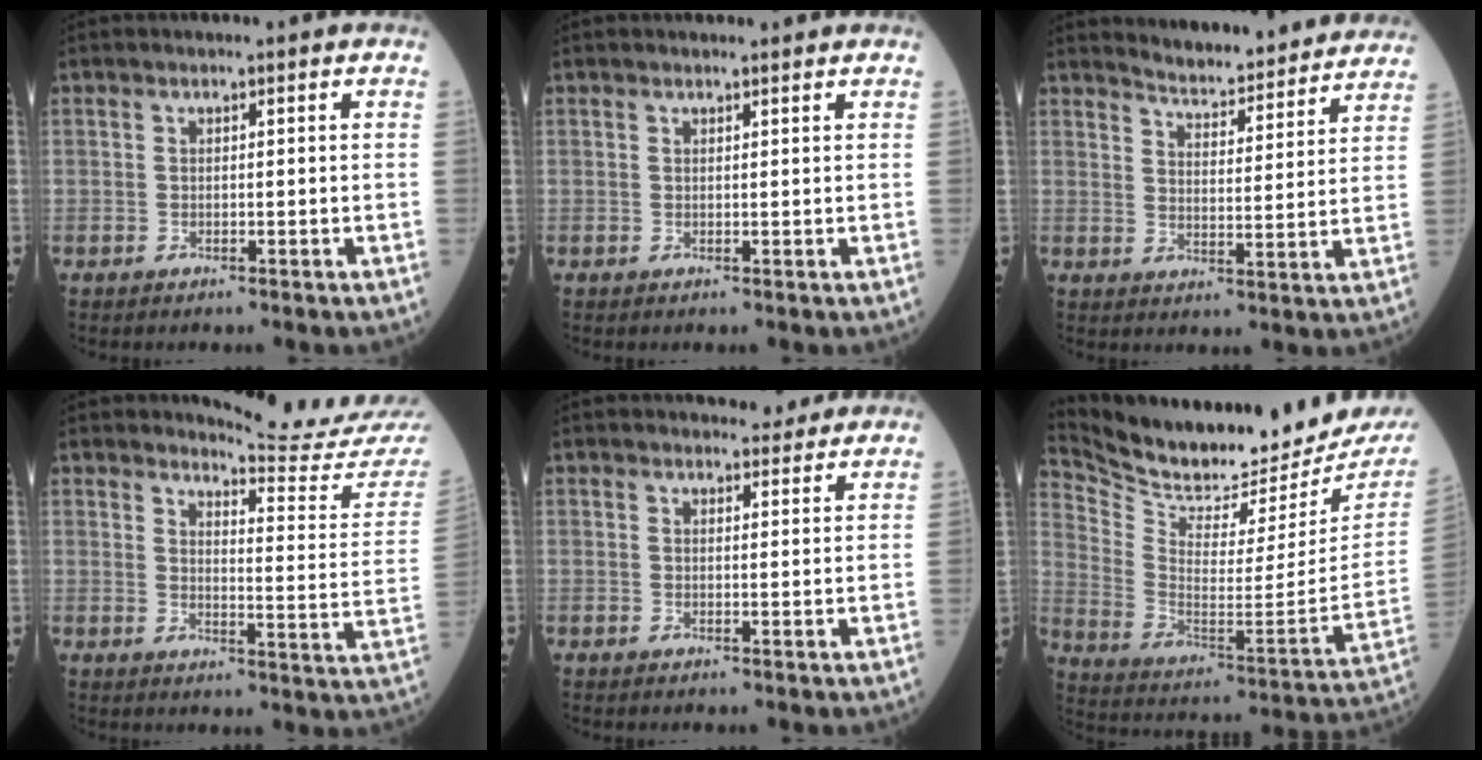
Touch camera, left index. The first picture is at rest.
{"total": 1.4, "force": [1.4, 0.2, 0.1], "torque": [-0.011, 0.002, 0.019]}
{"total": 13.8, "force": [13.3, 1.4, 3.1], "torque": [-0.040, -0.018, 0.163]}
{"total": 12.5, "force": [12.3, -2.2, 0.4], "torque": [-0.010, -0.128, 0.141]}
{"total": 3.5, "force": [3.3, 1.0, 0.3], "torque": [-0.006, -0.001, 0.038]}
{"total": 21.8, "force": [20.6, 2.2, 6.8], "torque": [-0.147, -0.085, 0.319]}